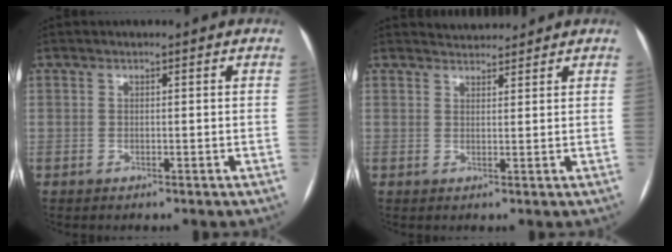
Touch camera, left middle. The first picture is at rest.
{"total": 2.9, "force": [2.8, 0.4, 0.0], "torque": [-0.009, 0.014, 0.049]}